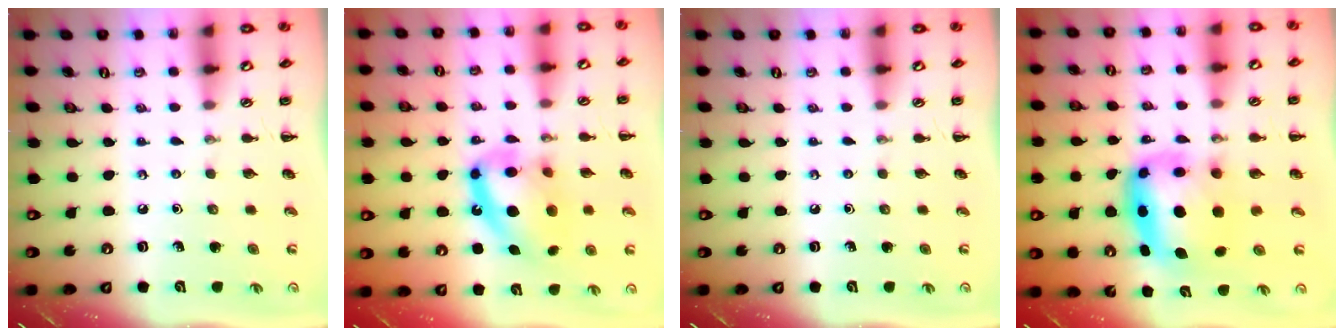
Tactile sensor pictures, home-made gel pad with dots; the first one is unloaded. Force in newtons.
{"total": 15.0, "press": 14.4, "slide": 4.1}
{"total": 0.0}
{"total": 7.5, "press": 7.1, "slide": 2.2}